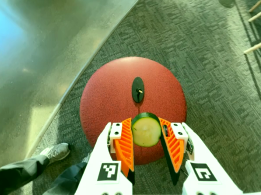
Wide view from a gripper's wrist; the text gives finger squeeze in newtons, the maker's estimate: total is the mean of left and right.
{"total": 11.3, "left": 11.2, "right": 11.4}